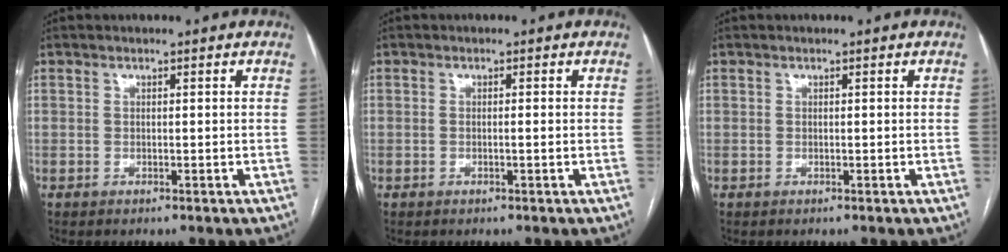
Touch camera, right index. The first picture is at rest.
{"total": 0.7, "force": [-0.2, 0.0, 0.6], "torque": [-0.012, 0.001, -0.002]}
{"total": 0.0}